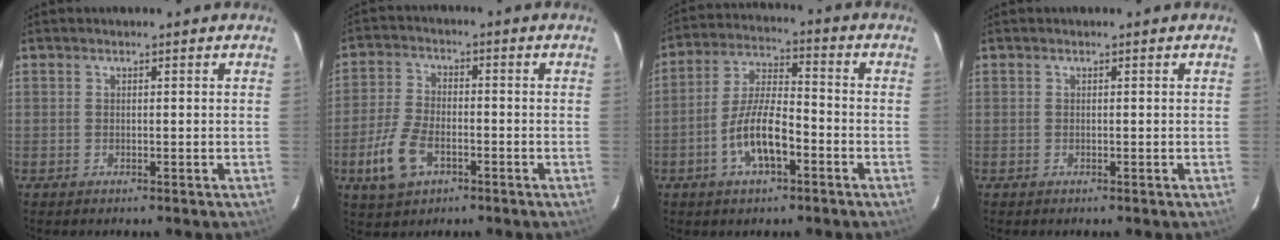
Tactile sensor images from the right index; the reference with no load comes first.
{"total": 9.0, "force": [-4.0, 5.0, 6.3], "torque": [-0.146, -0.002, -0.071]}
{"total": 10.2, "force": [-4.4, 3.5, 8.6], "torque": [-0.176, 0.005, -0.079]}
{"total": 0.0}